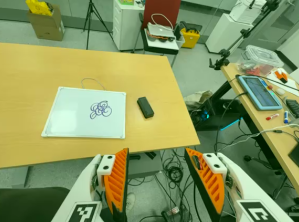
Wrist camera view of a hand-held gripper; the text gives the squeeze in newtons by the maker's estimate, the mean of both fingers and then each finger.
{"total": 0.0}